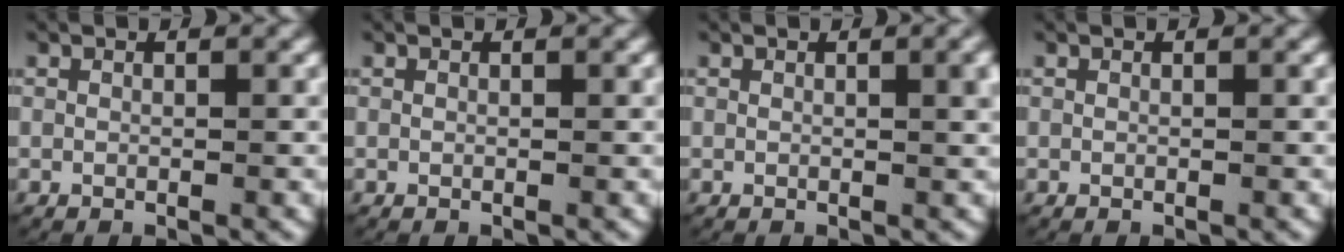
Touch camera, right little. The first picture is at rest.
{"total": 0.0}
{"total": 1.4, "force": [0.5, 0.2, 1.2], "torque": [-0.011, 0.001, 0.009]}
{"total": 0.0}